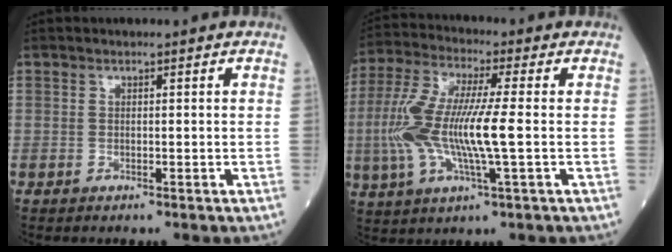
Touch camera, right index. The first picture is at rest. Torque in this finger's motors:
{"motor_torque": [0.41, -0.08, 0.35, 0.21]}